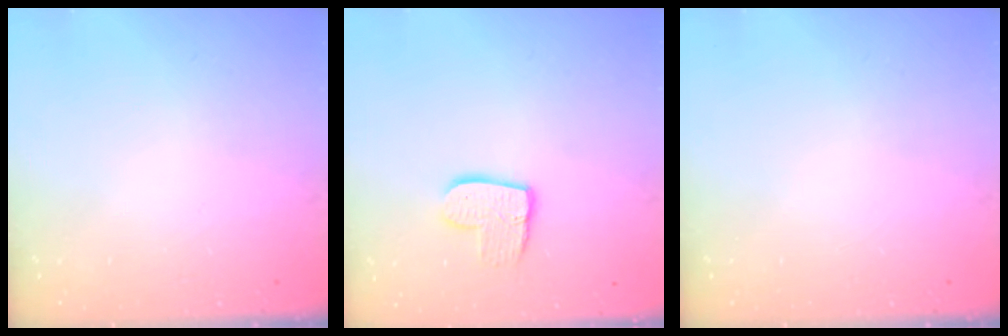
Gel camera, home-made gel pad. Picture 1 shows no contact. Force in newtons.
{"total": 9.8, "press": 9.8, "slide": 0.7}
{"total": 0.0}